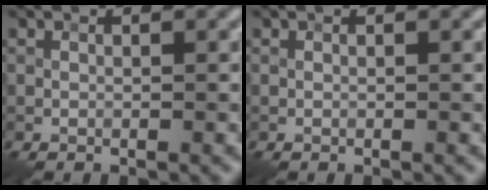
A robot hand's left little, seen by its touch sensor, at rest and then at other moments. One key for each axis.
{"total": 0.0}